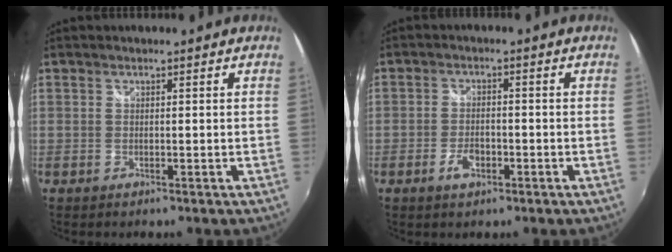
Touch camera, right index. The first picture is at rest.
{"total": 4.1, "force": [-2.0, 2.2, 2.8], "torque": [-0.060, -0.001, -0.035]}